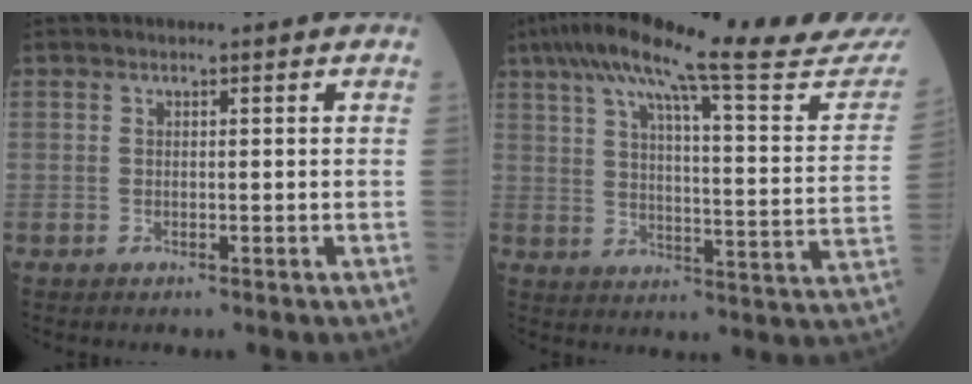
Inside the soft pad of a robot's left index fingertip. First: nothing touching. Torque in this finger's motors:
{"motor_torque": [1.06, -1.08, 0.74, 0.21]}